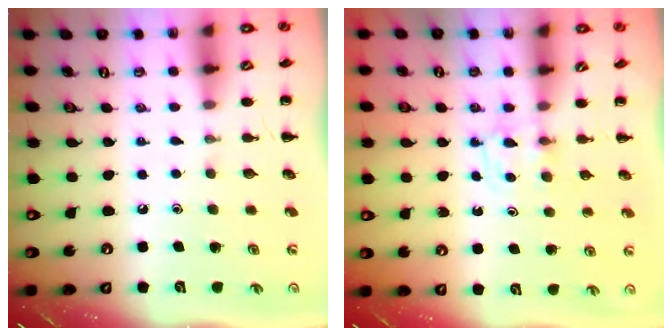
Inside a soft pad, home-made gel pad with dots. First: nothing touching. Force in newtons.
{"total": 3.2, "press": 2.8, "slide": 1.4}